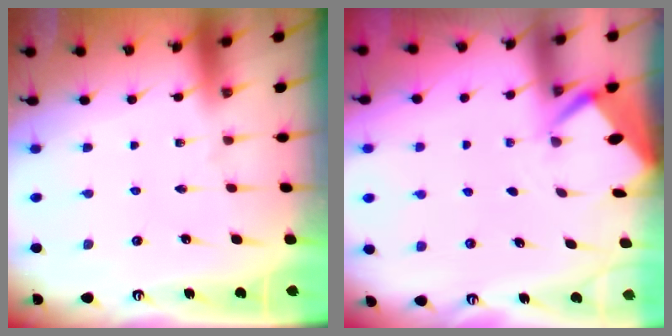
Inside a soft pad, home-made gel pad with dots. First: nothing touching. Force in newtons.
{"total": 2.7, "press": 2.7, "slide": 0.3}